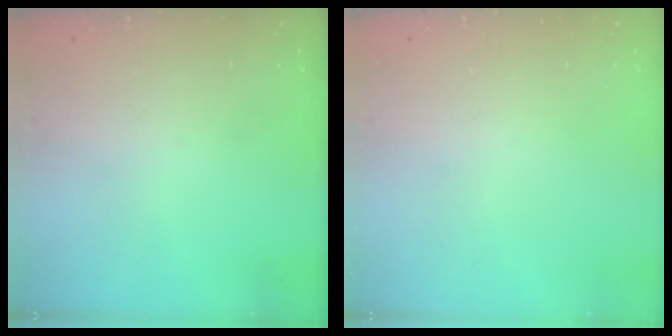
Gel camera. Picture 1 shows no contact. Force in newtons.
{"total": 0.0}